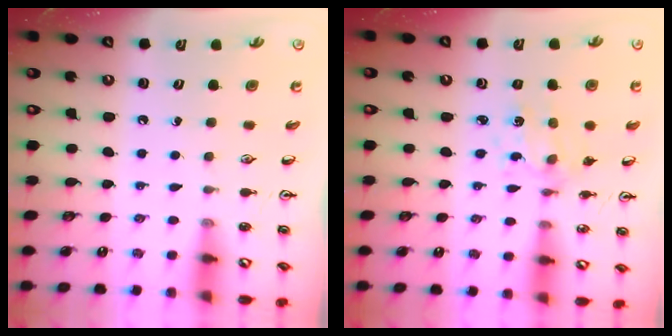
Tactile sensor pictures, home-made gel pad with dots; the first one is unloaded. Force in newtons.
{"total": 2.5, "press": 2.5, "slide": 0.6}